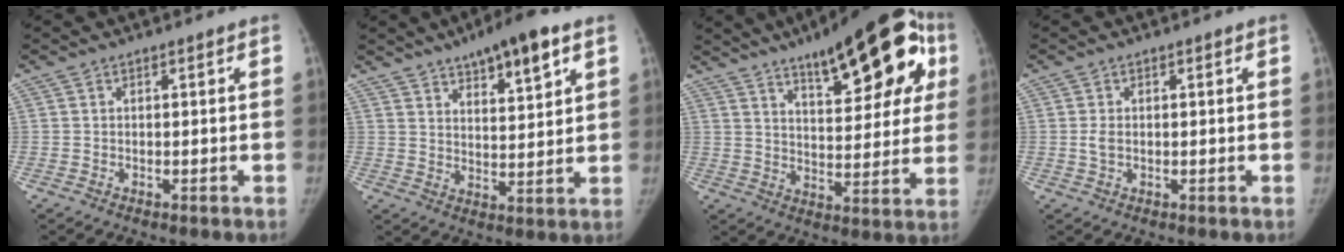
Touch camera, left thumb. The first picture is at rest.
{"total": 11.8, "force": [7.3, 3.9, 8.4], "torque": [-0.103, -0.029, 0.113]}
{"total": 24.0, "force": [11.5, 8.7, 19.2], "torque": [-0.224, -0.012, 0.164]}
{"total": 1.8, "force": [0.1, 1.2, 1.3], "torque": [-0.026, -0.001, 0.003]}